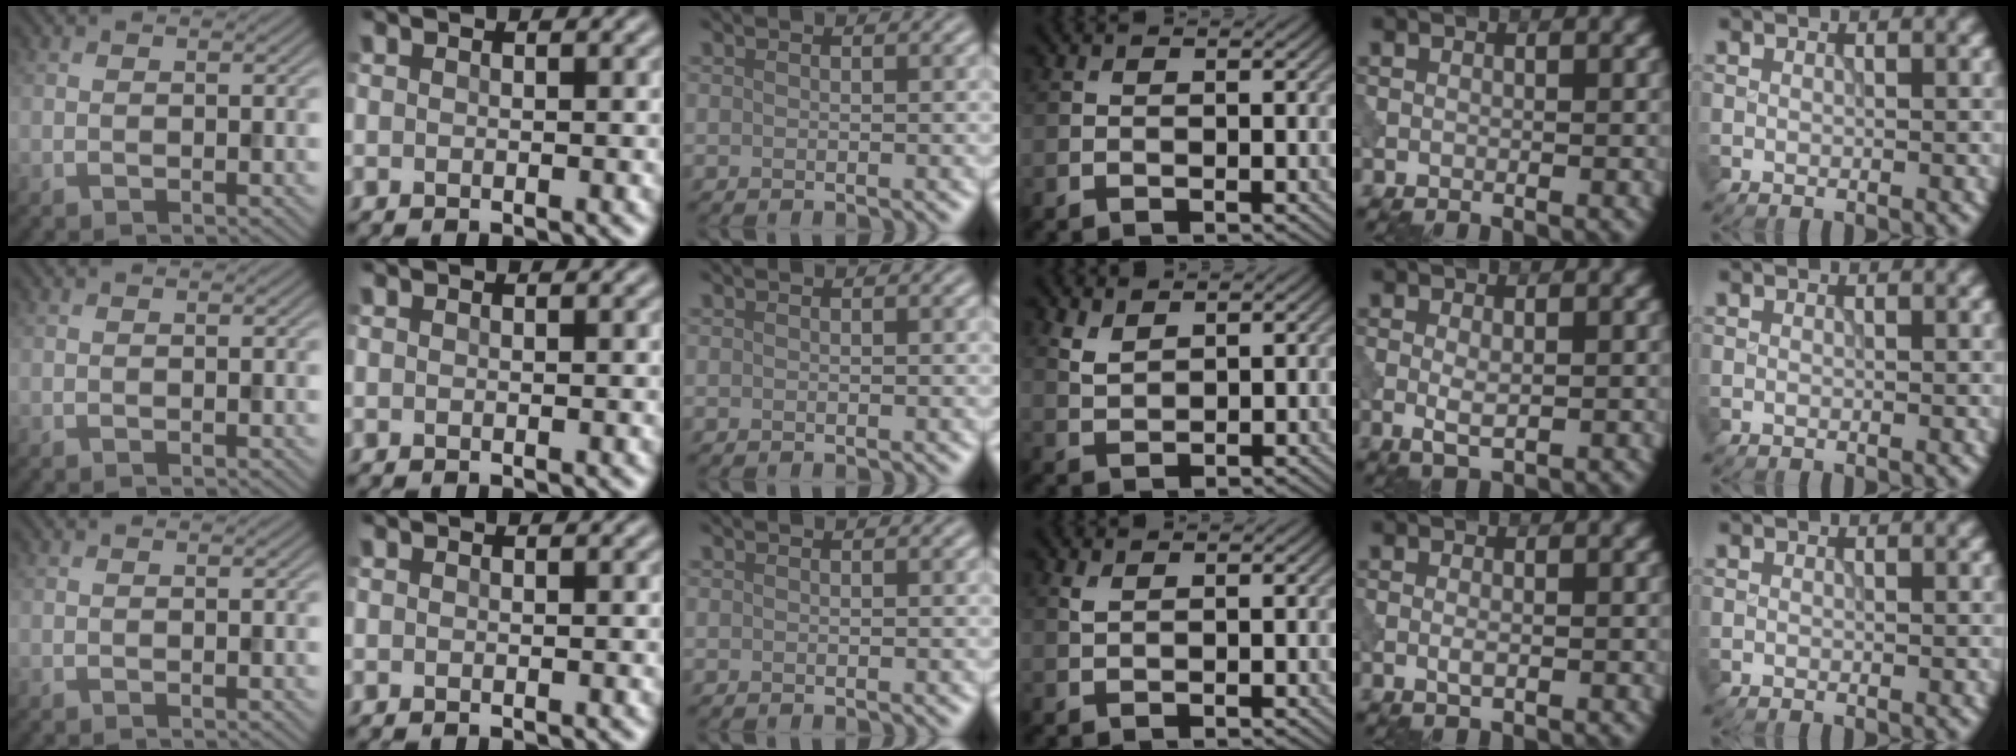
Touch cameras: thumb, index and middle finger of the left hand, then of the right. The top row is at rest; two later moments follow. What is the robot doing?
{"motion": "dispense", "object": "pipette"}